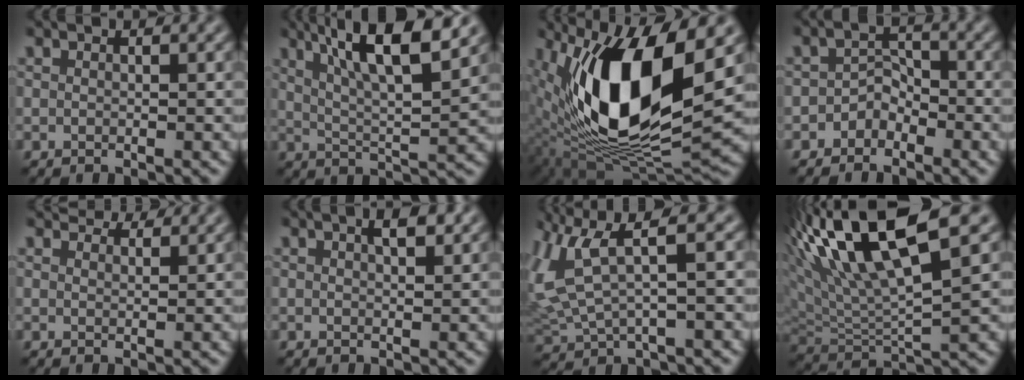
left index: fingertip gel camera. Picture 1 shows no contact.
{"total": 9.3, "force": [4.8, 2.2, 7.7], "torque": [-0.117, 0.012, 0.083]}
{"total": 14.3, "force": [2.4, 6.2, 12.6], "torque": [-0.230, -0.016, 0.043]}
{"total": 2.0, "force": [-1.5, 1.2, 0.5], "torque": [-0.004, 0.010, -0.027]}
{"total": 4.2, "force": [3.9, 0.7, 1.1], "torque": [-0.023, -0.006, 0.049]}
{"total": 2.1, "force": [1.1, 0.5, 1.7], "torque": [-0.016, 0.004, 0.016]}
{"total": 5.3, "force": [1.8, 1.9, 4.6], "torque": [-0.124, -0.002, 0.043]}
{"total": 13.3, "force": [5.8, 3.6, 11.4], "torque": [-0.216, 0.022, 0.104]}